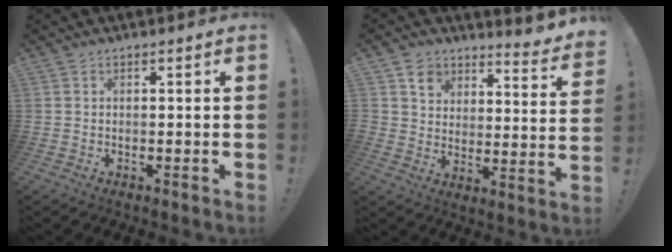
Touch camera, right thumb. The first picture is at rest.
{"total": 6.8, "force": [5.5, 3.3, 2.2], "torque": [-0.042, -0.050, 0.101]}